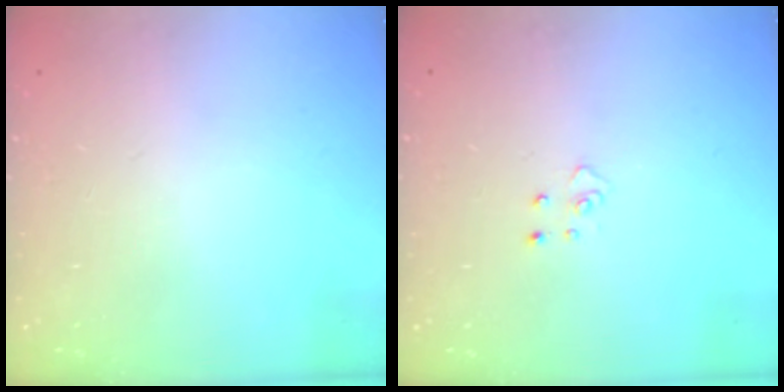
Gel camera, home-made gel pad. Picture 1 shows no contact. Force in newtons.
{"total": 3.7, "press": 3.7, "slide": 0.3}